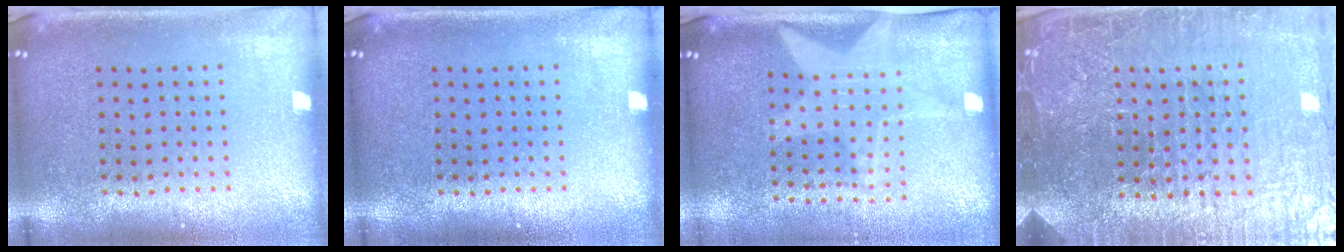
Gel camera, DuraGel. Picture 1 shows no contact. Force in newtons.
{"total": 0.0}
{"total": 1.9, "press": 1.5, "slide": 1.1}
{"total": 5.9, "press": 5.2, "slide": 2.6}